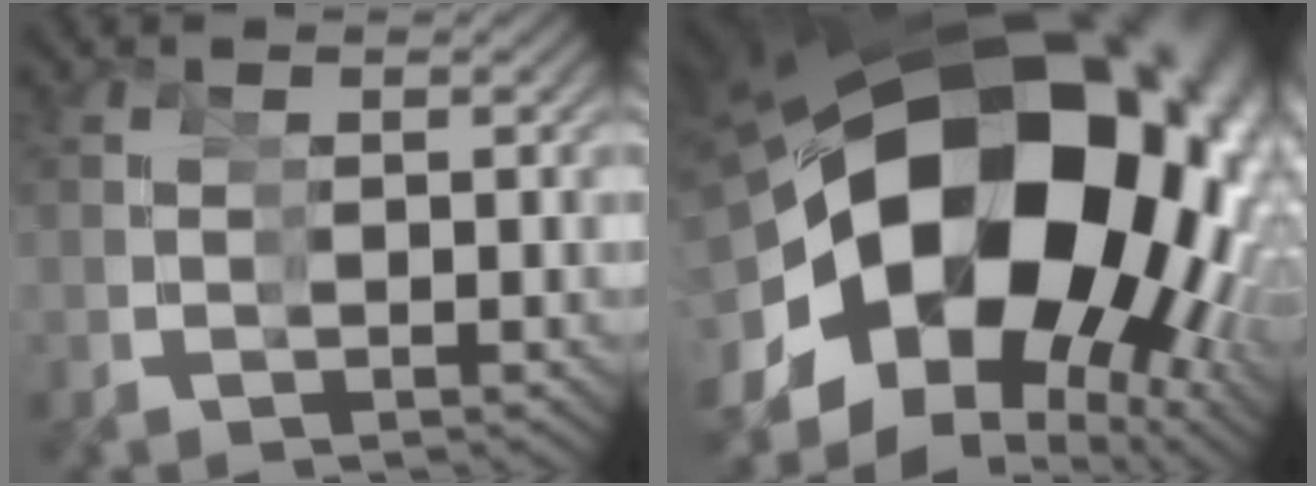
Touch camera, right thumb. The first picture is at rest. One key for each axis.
{"total": 26.8, "fx": 2.6, "fy": 16.9, "fz": 20.7, "tx": -0.321, "ty": 0.008, "tz": 0.040}